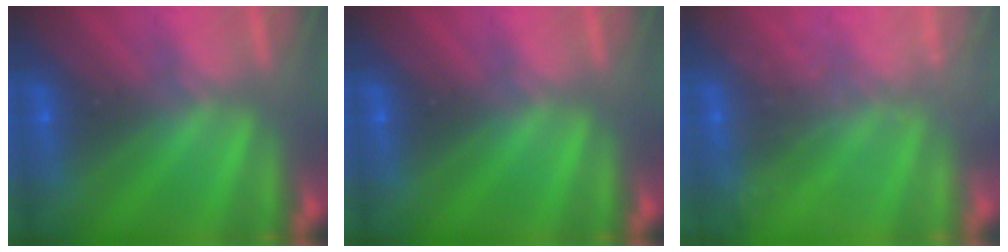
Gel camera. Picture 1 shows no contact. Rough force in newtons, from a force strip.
{"total": 0.0}
{"total": 2.3}